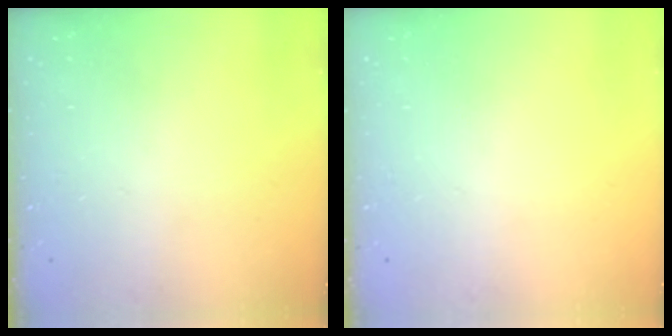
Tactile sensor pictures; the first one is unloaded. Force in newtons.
{"total": 0.0}